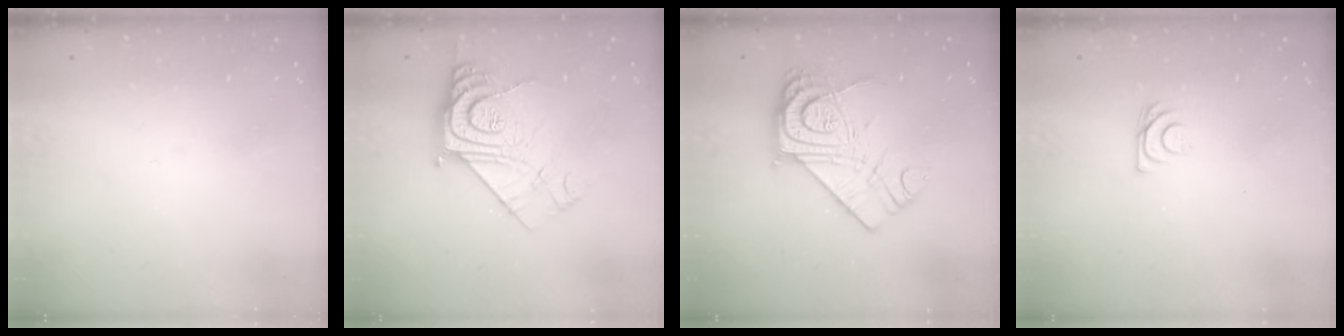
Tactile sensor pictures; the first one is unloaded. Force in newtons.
{"total": 15.3, "press": 15.2, "slide": 1.1}
{"total": 19.5, "press": 19.4, "slide": 1.6}
{"total": 6.1, "press": 6.0, "slide": 0.8}